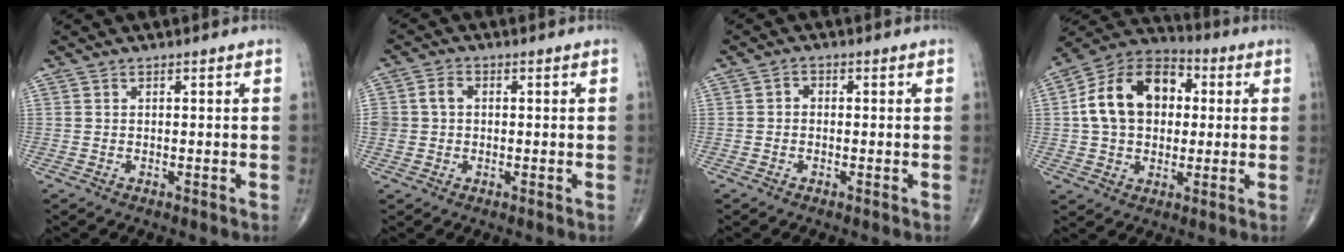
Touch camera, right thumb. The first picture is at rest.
{"total": 4.0, "force": [0.2, 3.3, 2.3], "torque": [-0.042, 0.014, 0.004]}
{"total": 1.4, "force": [-0.2, 1.2, 0.8], "torque": [-0.002, 0.006, -0.009]}
{"total": 16.4, "force": [2.1, 11.7, 11.3], "torque": [-0.166, 0.024, 0.026]}